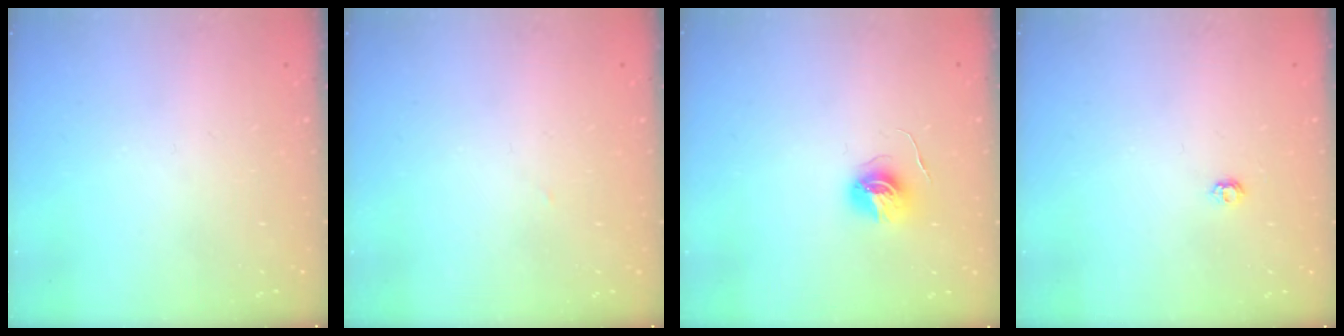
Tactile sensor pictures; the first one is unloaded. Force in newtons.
{"total": 1.3, "press": 1.3, "slide": 0.0}
{"total": 5.9, "press": 5.9, "slide": 0.4}
{"total": 3.9, "press": 3.8, "slide": 0.6}